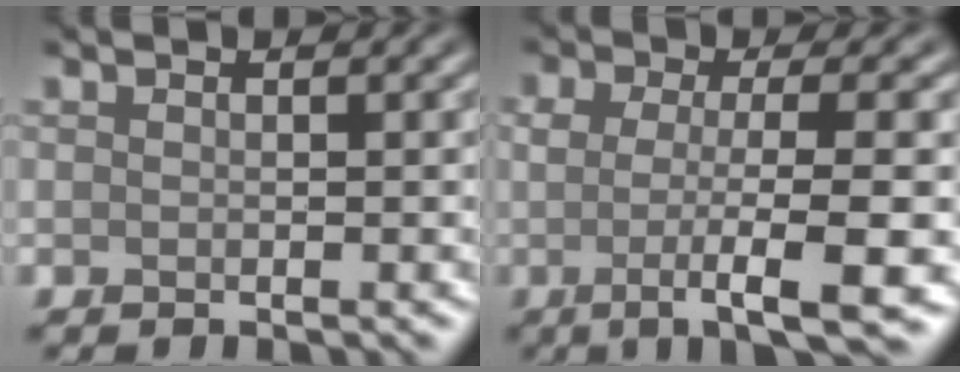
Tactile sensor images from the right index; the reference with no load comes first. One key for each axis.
{"total": 7.7, "fx": -1.6, "fy": 1.8, "fz": 7.3, "tx": -0.114, "ty": -0.011, "tz": -0.029}